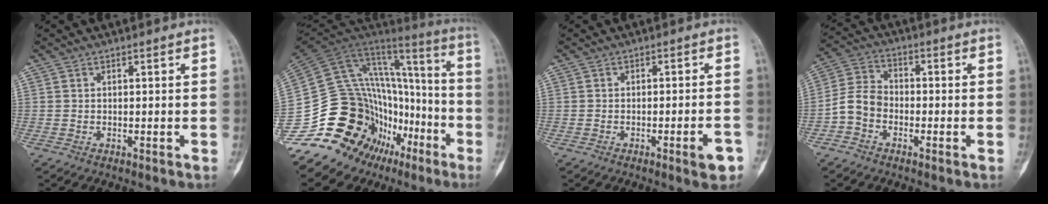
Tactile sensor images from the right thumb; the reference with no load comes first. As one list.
[{"total": 30.2, "force": [-14.6, 20.4, 16.8], "torque": [-0.252, 0.154, -0.212]}, {"total": 4.6, "force": [-2.3, 0.9, 3.9], "torque": [-0.048, 0.012, -0.029]}, {"total": 6.3, "force": [-2.4, 4.8, 3.3], "torque": [-0.056, 0.028, -0.058]}]